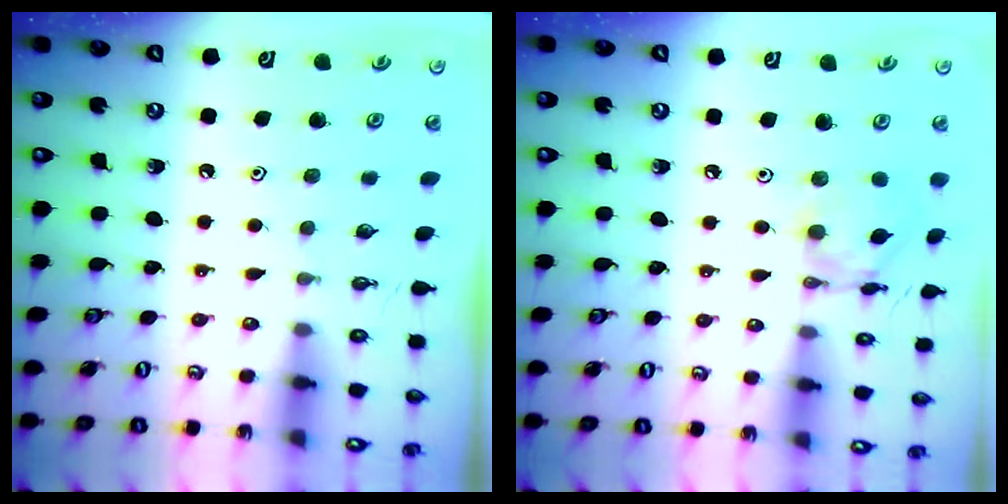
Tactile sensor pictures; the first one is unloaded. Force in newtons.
{"total": 10.5, "press": 10.5, "slide": 0.9}